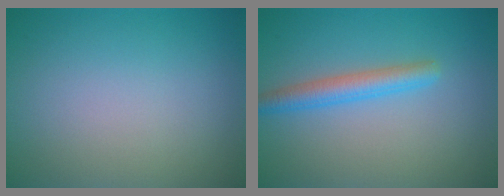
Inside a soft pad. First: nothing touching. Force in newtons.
{"total": 2.8, "press": 2.8, "slide": 0.0}